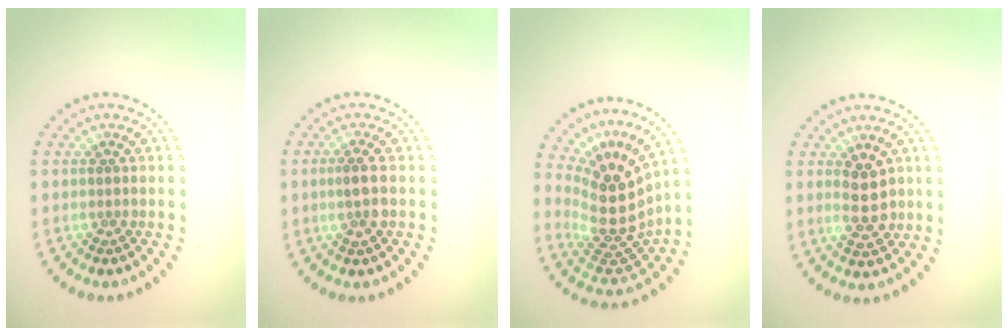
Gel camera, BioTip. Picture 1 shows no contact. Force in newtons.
{"total": 2.1, "press": 2.0, "slide": 0.8}
{"total": 5.2, "press": 3.9, "slide": 3.4}
{"total": 3.0, "press": 3.0, "slide": 0.4}